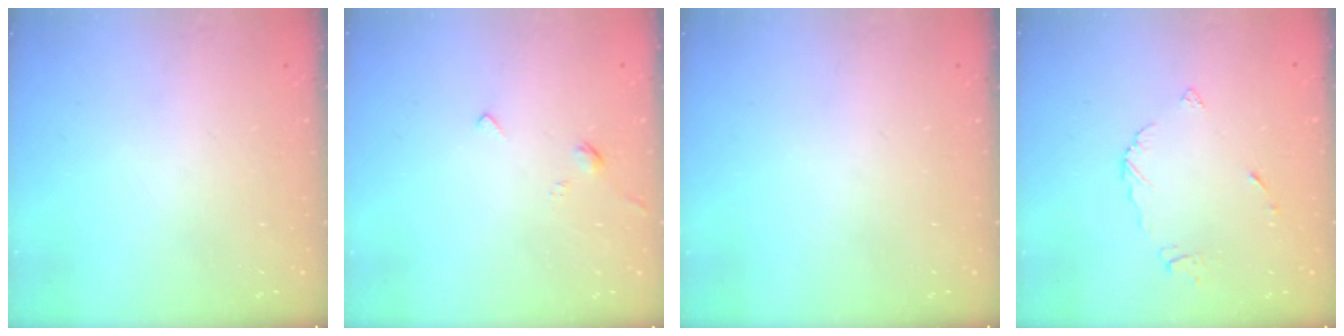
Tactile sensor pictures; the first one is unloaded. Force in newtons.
{"total": 2.4, "press": 2.4, "slide": 0.5}
{"total": 0.0}
{"total": 5.3, "press": 5.3, "slide": 0.2}